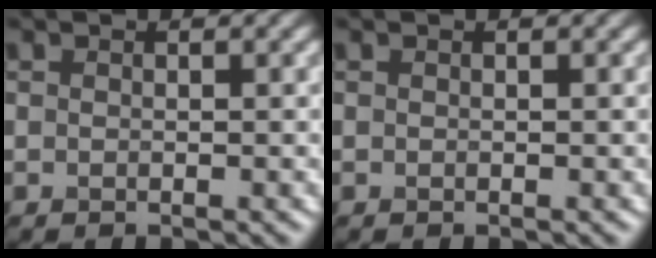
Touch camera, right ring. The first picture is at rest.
{"total": 0.0}